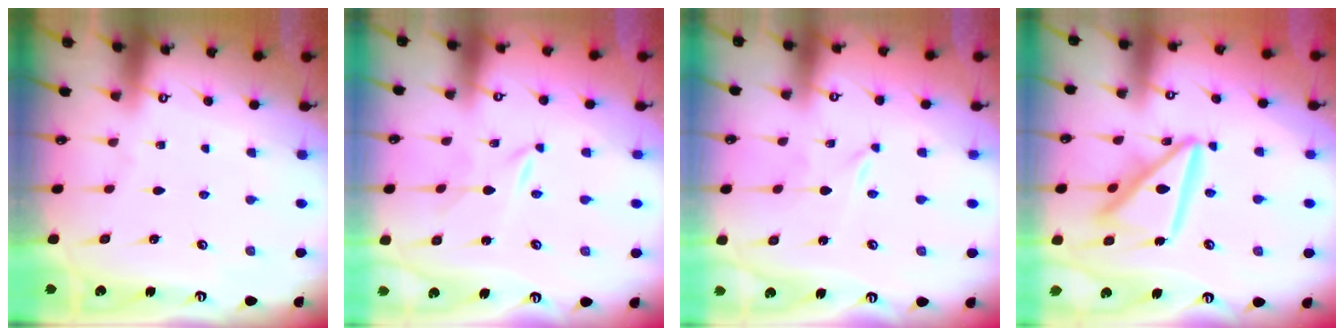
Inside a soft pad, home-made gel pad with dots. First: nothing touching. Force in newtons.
{"total": 0.8, "press": 0.8, "slide": 0.2}
{"total": 0.0}
{"total": 15.0, "press": 14.9, "slide": 1.5}